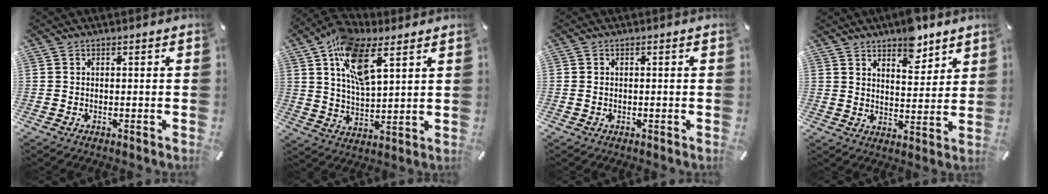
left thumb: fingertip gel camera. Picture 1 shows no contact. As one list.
[{"total": 14.2, "force": [7.8, 6.2, 10.1], "torque": [-0.191, -0.023, 0.138]}, {"total": 0.8, "force": [-0.1, 0.6, 0.5], "torque": [-0.011, 0.003, -0.003]}, {"total": 8.0, "force": [6.6, 3.6, 2.8], "torque": [-0.020, -0.045, 0.113]}]